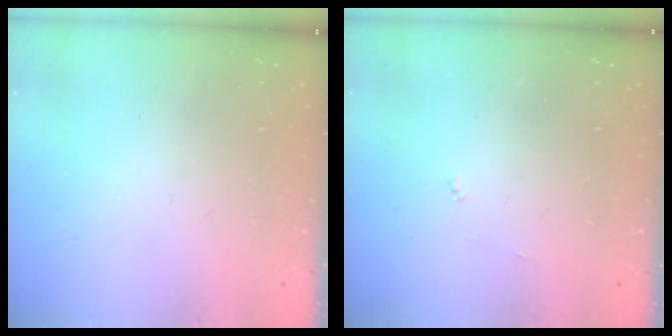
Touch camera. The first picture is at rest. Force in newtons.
{"total": 3.0, "press": 3.0, "slide": 0.2}